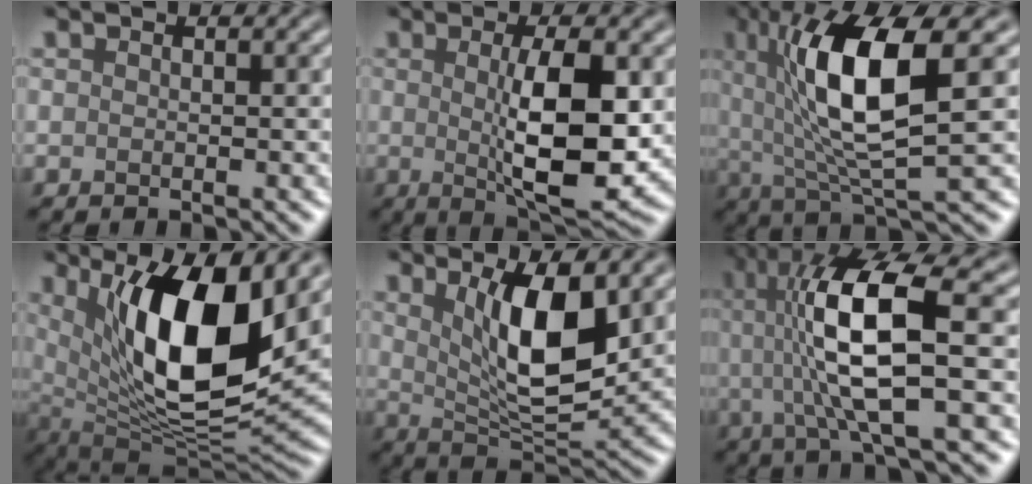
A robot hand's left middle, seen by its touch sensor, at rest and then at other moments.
{"total": 7.8, "force": [0.1, 2.0, 7.5], "torque": [-0.120, -0.009, 0.008]}
{"total": 10.0, "force": [2.0, 2.7, 9.5], "torque": [-0.170, -0.002, 0.041]}
{"total": 13.1, "force": [4.1, 4.6, 11.6], "torque": [-0.185, -0.015, 0.075]}
{"total": 8.2, "force": [2.5, 2.7, 7.4], "torque": [-0.129, -0.015, 0.047]}
{"total": 10.9, "force": [1.0, 2.8, 10.5], "torque": [-0.187, 0.009, 0.021]}